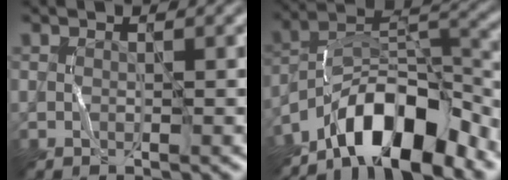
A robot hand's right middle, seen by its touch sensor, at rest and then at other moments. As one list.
[{"total": 9.7, "force": [-7.1, 3.1, 5.9], "torque": [-0.090, 0.020, -0.133]}]